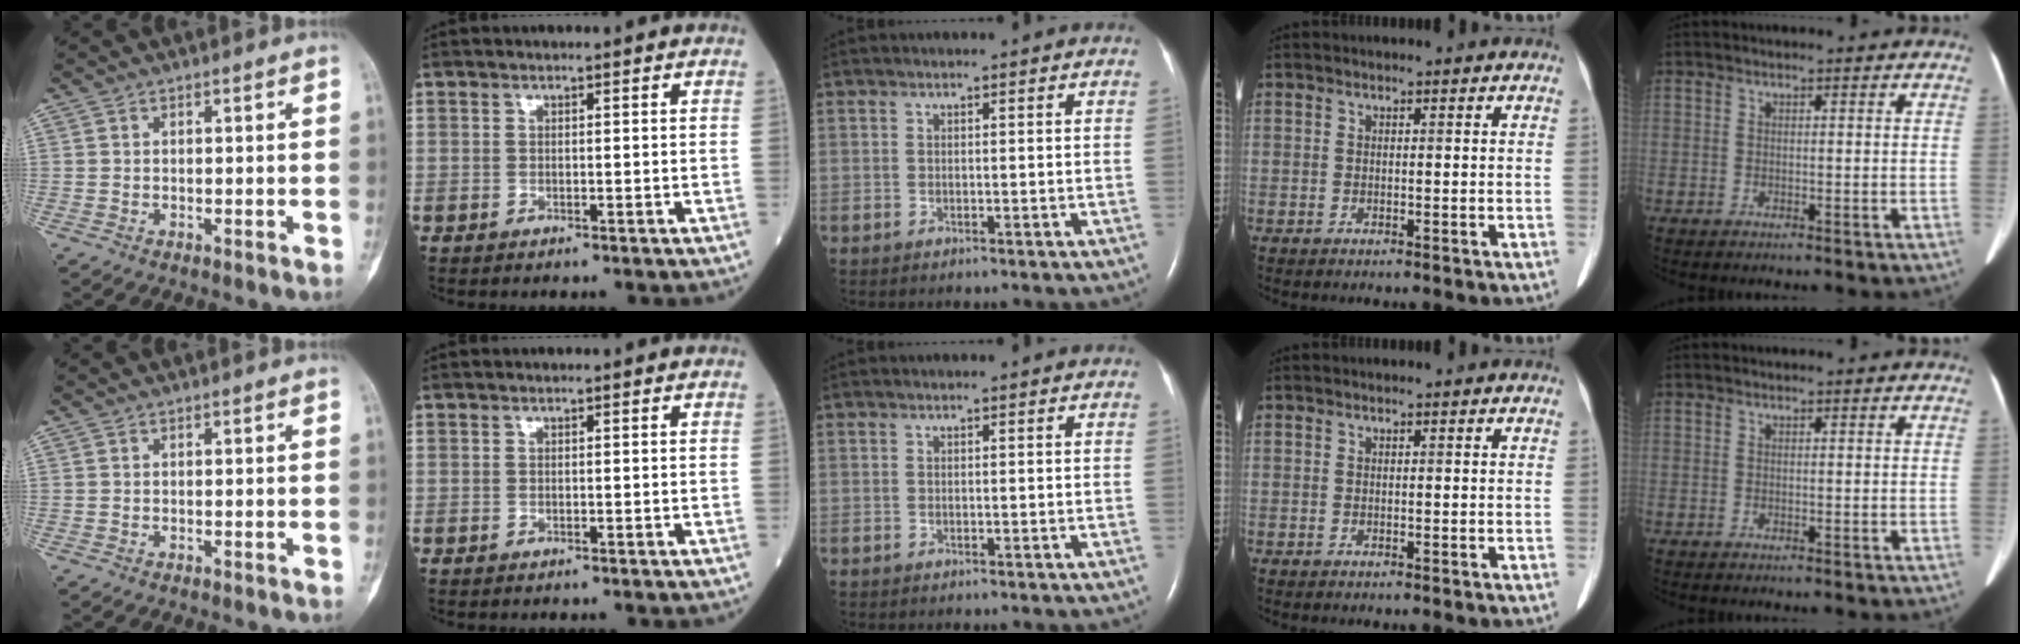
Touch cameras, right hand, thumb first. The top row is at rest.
{}